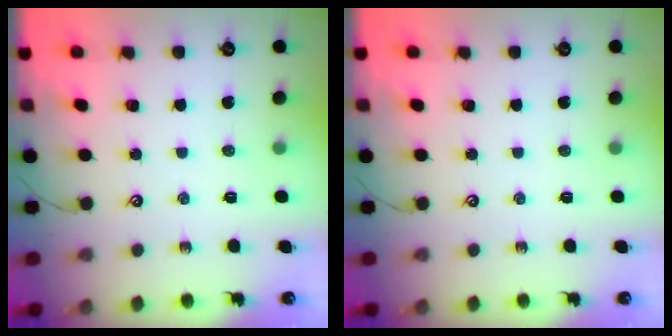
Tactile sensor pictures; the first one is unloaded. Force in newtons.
{"total": 0.0}